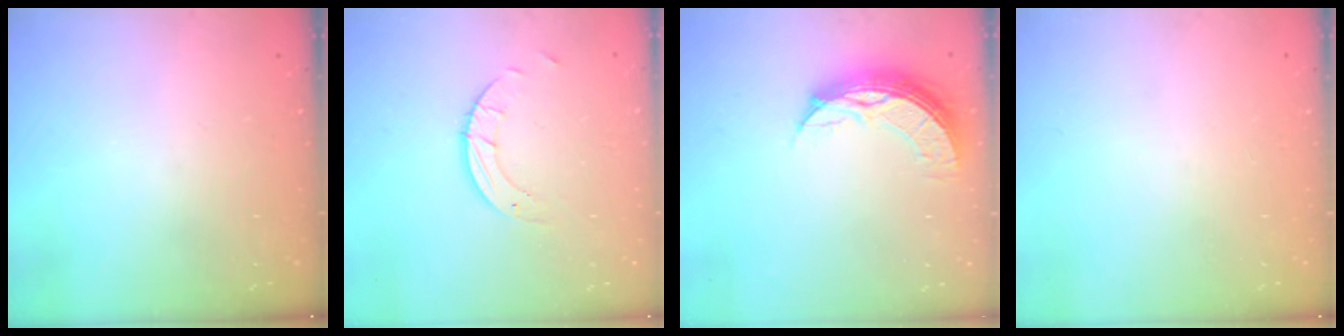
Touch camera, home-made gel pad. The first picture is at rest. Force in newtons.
{"total": 4.3, "press": 4.3, "slide": 0.3}
{"total": 8.4, "press": 8.4, "slide": 0.8}
{"total": 0.0}